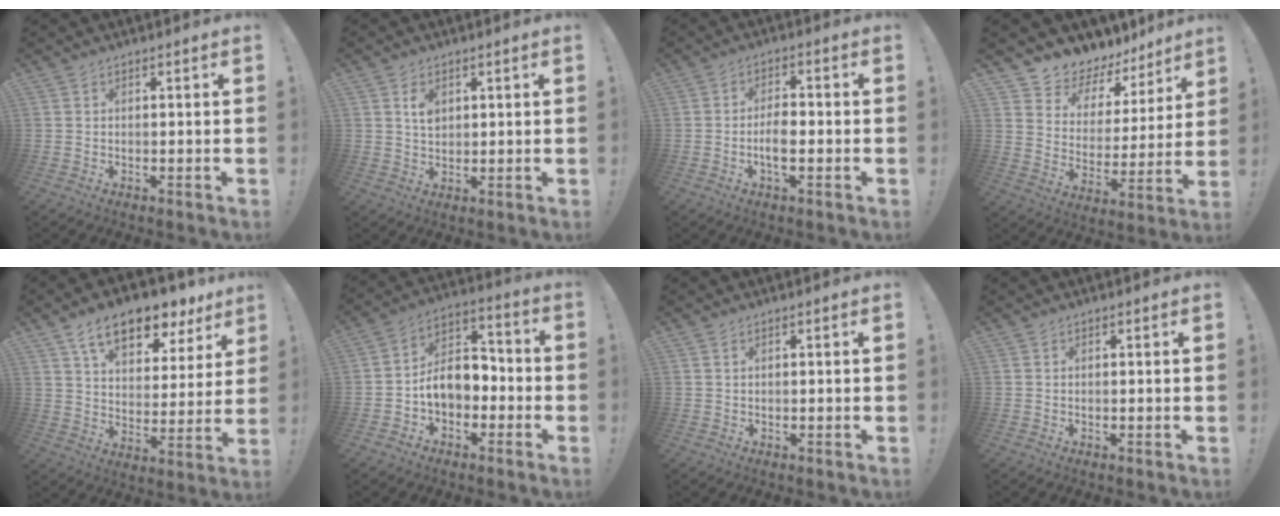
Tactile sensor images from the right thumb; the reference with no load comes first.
{"total": 4.3, "force": [1.8, 3.2, 2.4], "torque": [-0.029, -0.005, 0.029]}
{"total": 5.4, "force": [-1.2, 2.5, 4.6], "torque": [-0.076, -0.003, -0.027]}
{"total": 8.0, "force": [6.9, 4.0, 0.7], "torque": [-0.012, -0.077, 0.125]}
{"total": 14.8, "force": [9.8, 7.2, 8.5], "torque": [-0.133, -0.061, 0.171]}
{"total": 9.8, "force": [-2.9, 7.6, 5.5], "torque": [-0.091, 0.019, -0.047]}
{"total": 0.7, "force": [0.5, 0.3, 0.5], "torque": [-0.010, 0.001, 0.009]}
{"total": 0.0}